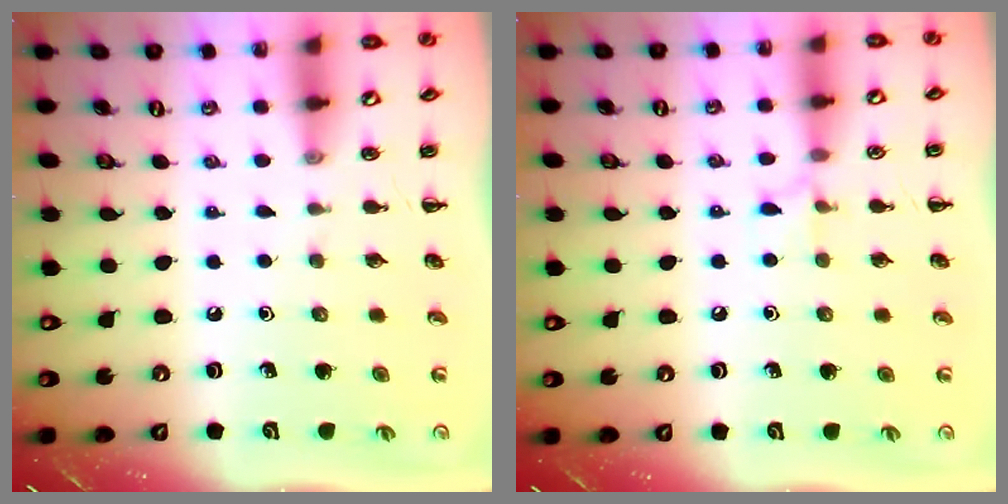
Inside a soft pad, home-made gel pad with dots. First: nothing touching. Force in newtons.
{"total": 4.5, "press": 4.3, "slide": 1.6}